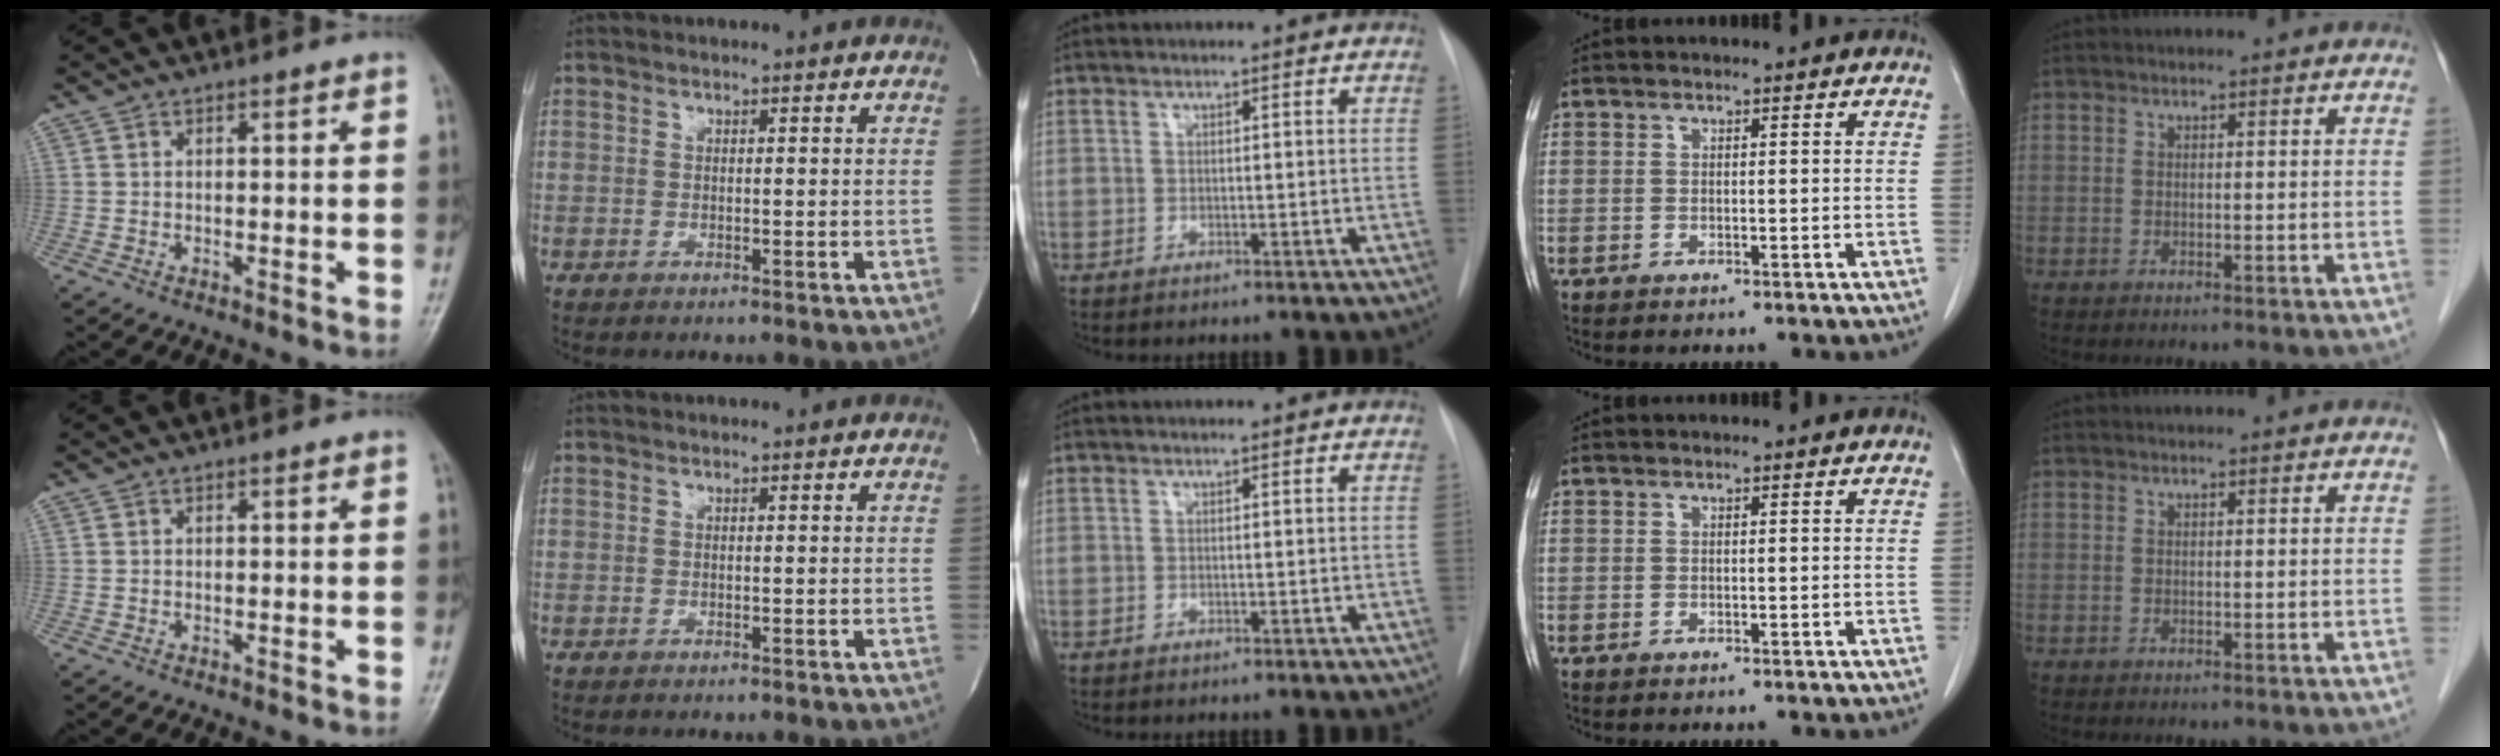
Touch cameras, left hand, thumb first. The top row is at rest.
{}